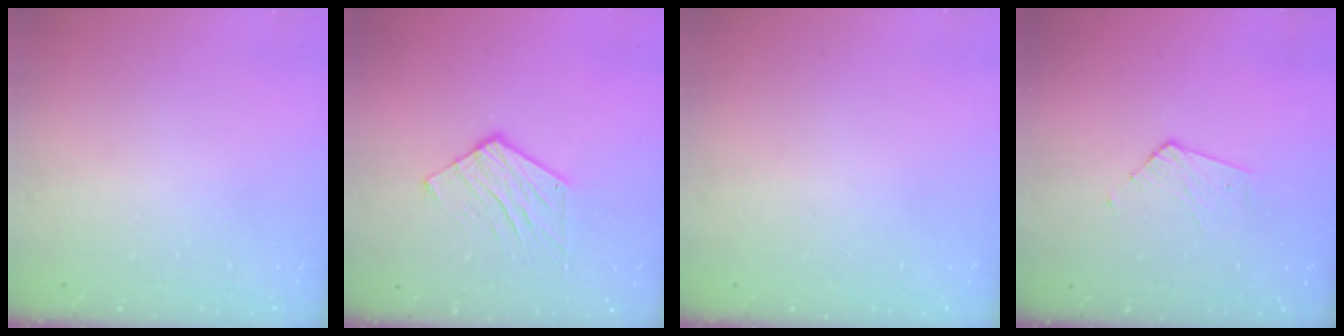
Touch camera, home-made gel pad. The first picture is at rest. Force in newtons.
{"total": 8.9, "press": 8.9, "slide": 0.6}
{"total": 0.0}
{"total": 3.2, "press": 3.1, "slide": 0.3}